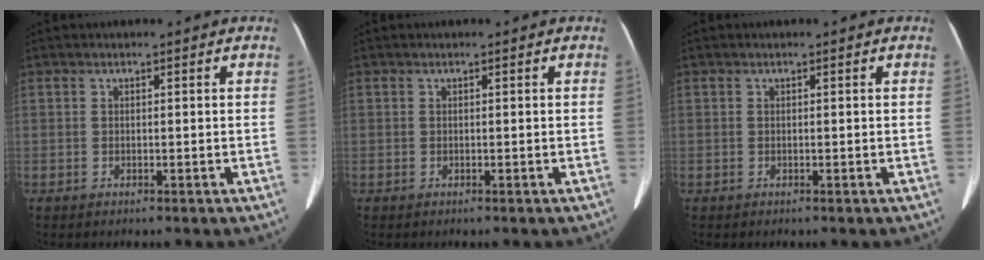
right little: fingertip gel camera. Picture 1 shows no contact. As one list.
[{"total": 0.0}, {"total": 0.0}]